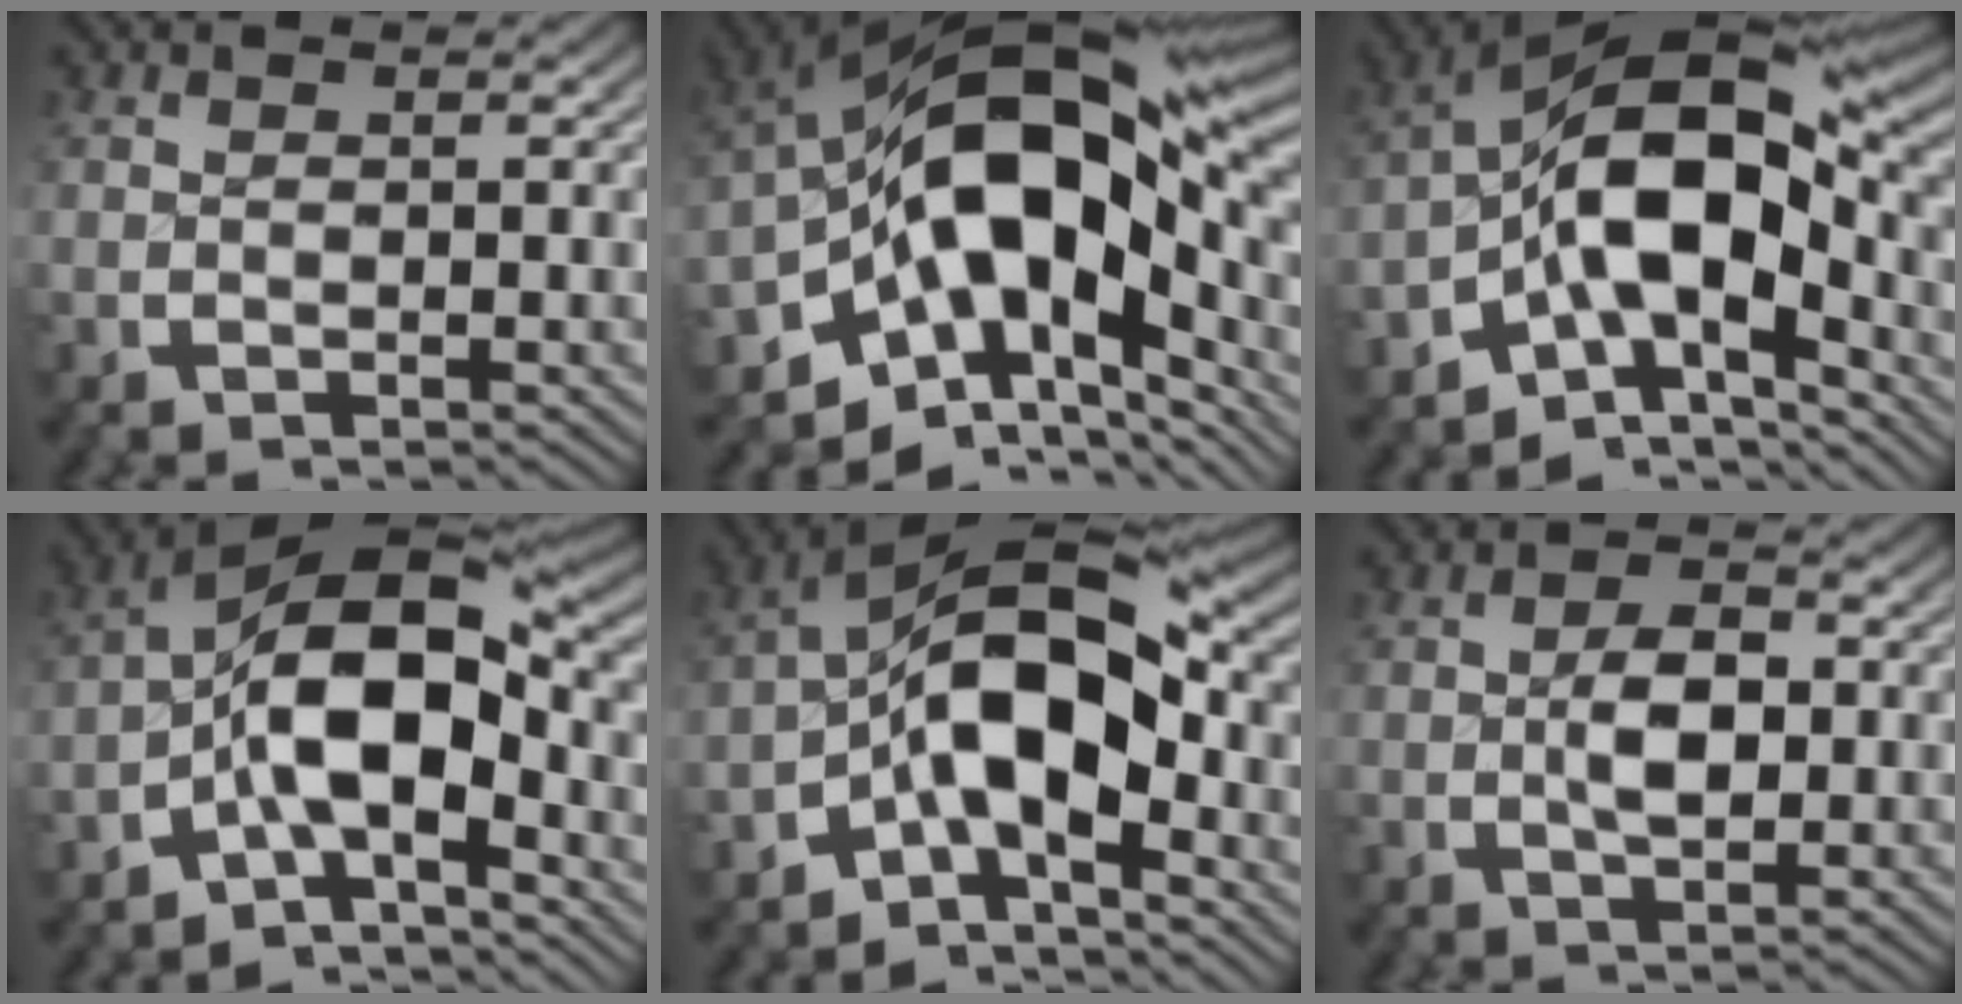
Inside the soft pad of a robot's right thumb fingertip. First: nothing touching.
{"total": 19.3, "force": [-2.8, 11.6, 15.2], "torque": [-0.253, -0.042, -0.024]}
{"total": 16.9, "force": [-2.4, 10.3, 13.2], "torque": [-0.223, -0.038, -0.027]}
{"total": 13.5, "force": [-2.1, 7.5, 11.0], "torque": [-0.196, -0.037, -0.022]}
{"total": 14.1, "force": [-1.8, 7.6, 11.7], "torque": [-0.196, -0.029, -0.020]}
{"total": 3.5, "force": [-0.2, 2.0, 2.9], "torque": [-0.056, -0.007, 0.000]}